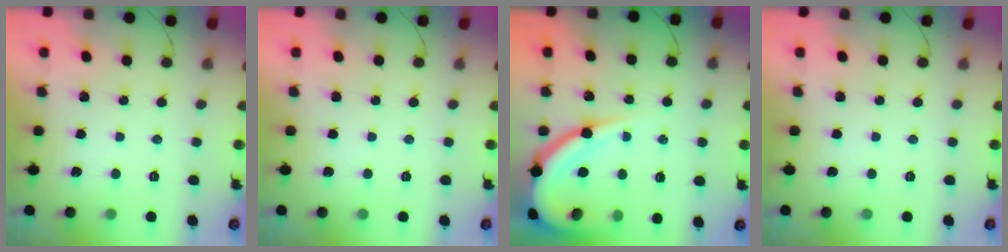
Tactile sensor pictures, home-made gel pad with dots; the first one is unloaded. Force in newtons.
{"total": 0.0}
{"total": 12.2, "press": 12.2, "slide": 1.0}
{"total": 0.0}